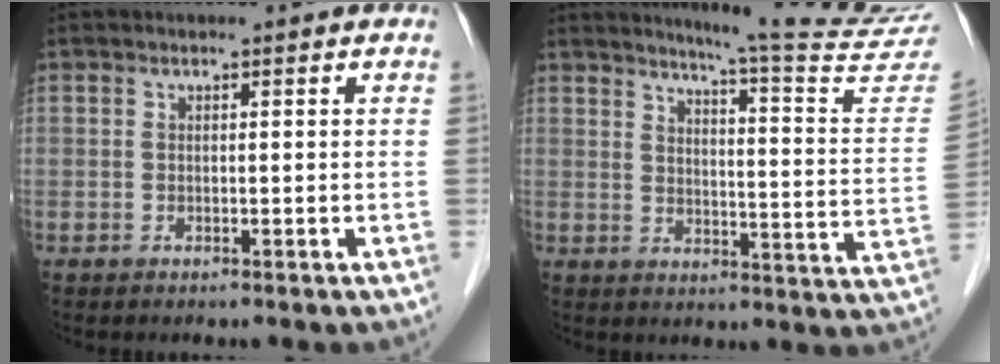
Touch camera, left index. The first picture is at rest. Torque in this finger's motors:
{"motor_torque": [0.15, -0.85, 0.04, 0.03]}